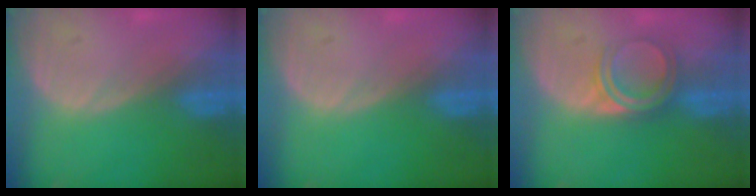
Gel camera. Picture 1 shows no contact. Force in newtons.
{"total": 0.0}
{"total": 4.7, "press": 4.1, "slide": 2.3}